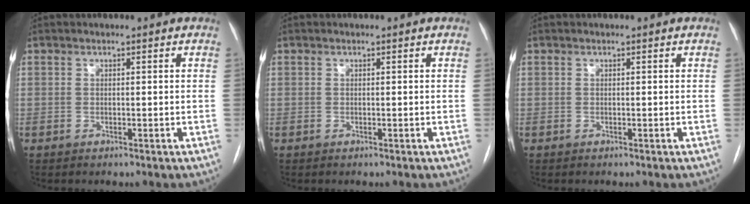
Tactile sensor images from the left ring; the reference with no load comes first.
{"total": 0.0}
{"total": 0.0}